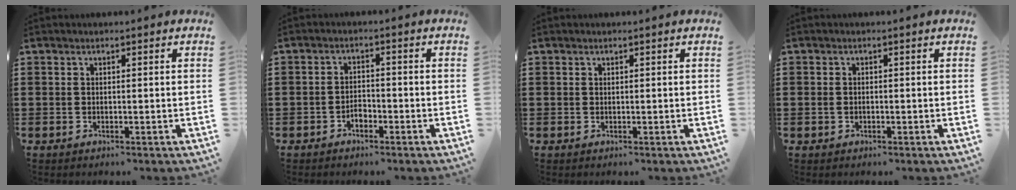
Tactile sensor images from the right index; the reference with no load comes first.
{"total": 2.1, "force": [-1.4, 1.2, 1.2], "torque": [-0.026, 0.002, -0.028]}
{"total": 0.0}
{"total": 0.9, "force": [-0.3, 0.7, 0.4], "torque": [-0.010, 0.004, -0.007]}